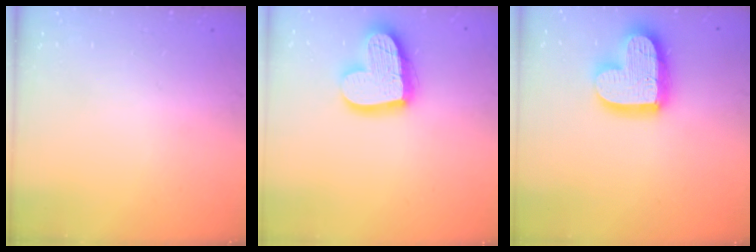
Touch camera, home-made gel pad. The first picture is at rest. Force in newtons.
{"total": 16.9, "press": 16.9, "slide": 1.6}
{"total": 17.0, "press": 17.0, "slide": 1.3}